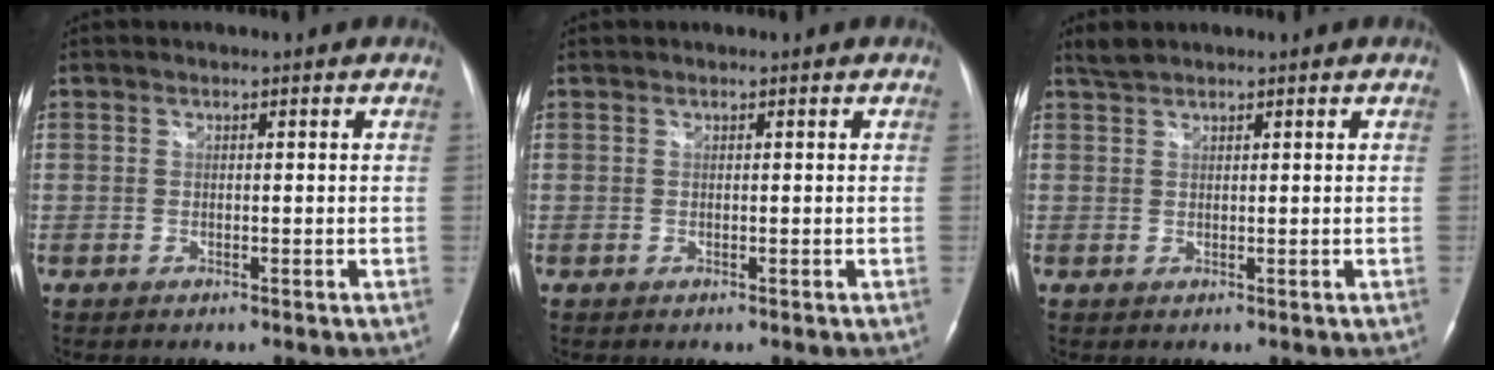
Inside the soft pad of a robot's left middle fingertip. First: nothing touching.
{"total": 0.0}
{"total": 1.8, "force": [1.7, 0.3, 0.5], "torque": [-0.016, 0.010, 0.037]}